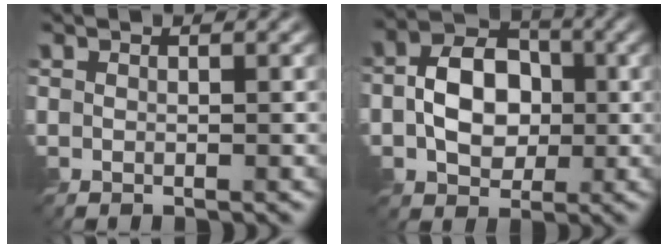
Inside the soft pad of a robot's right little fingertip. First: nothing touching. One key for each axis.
{"total": 5.6, "fx": -0.6, "fy": 4.2, "fz": 3.6, "tx": -0.062, "ty": 0.004, "tz": -0.015}